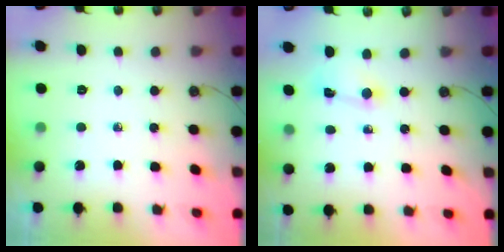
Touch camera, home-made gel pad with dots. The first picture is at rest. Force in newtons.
{"total": 2.0, "press": 2.0, "slide": 0.1}